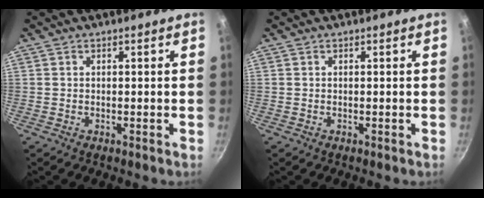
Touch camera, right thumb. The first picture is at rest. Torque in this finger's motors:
{"motor_torque": [0.00, 0.00, 0.01, -0.01, 0.00]}